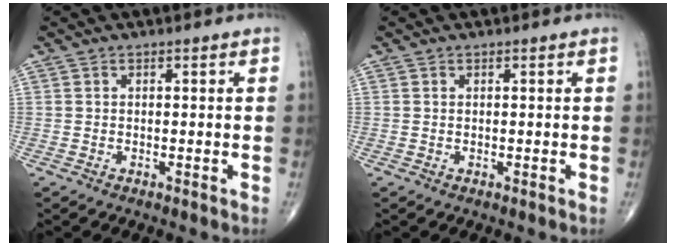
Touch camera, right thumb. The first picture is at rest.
{"total": 0.0}